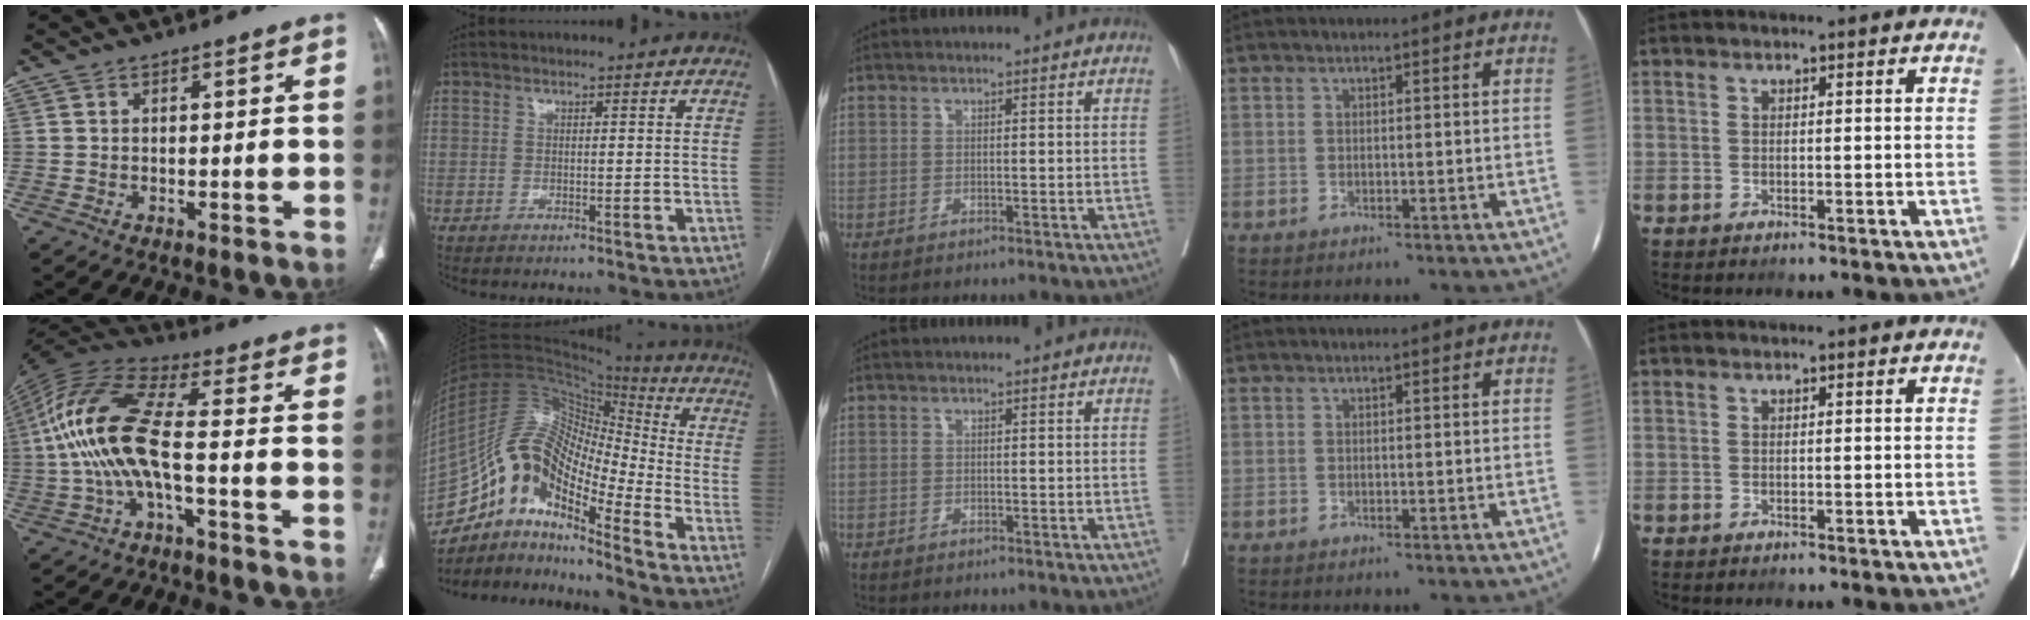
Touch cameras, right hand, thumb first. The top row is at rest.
{"thumb": {"total": 14.8, "force": [-2.5, 4.9, 13.7], "torque": [-0.300, 0.046, -0.055]}, "index": {"total": 17.6, "force": [-11.0, 5.6, 12.5], "torque": [-0.233, 0.042, -0.193]}}